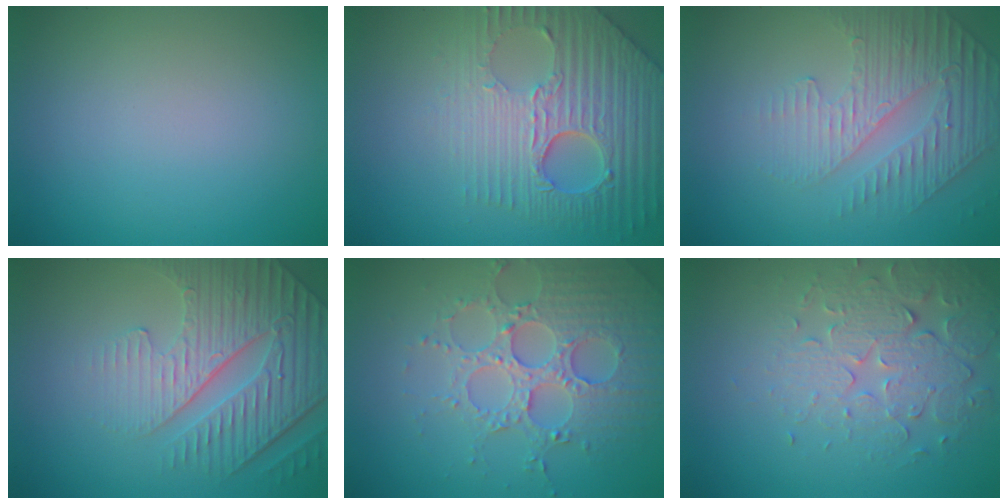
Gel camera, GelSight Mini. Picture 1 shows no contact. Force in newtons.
{"total": 6.7, "press": 5.5, "slide": 4.0}
{"total": 4.7, "press": 3.1, "slide": 3.5}
{"total": 4.8, "press": 4.6, "slide": 1.6}
{"total": 4.9, "press": 4.4, "slide": 2.1}
{"total": 4.2, "press": 3.9, "slide": 1.5}